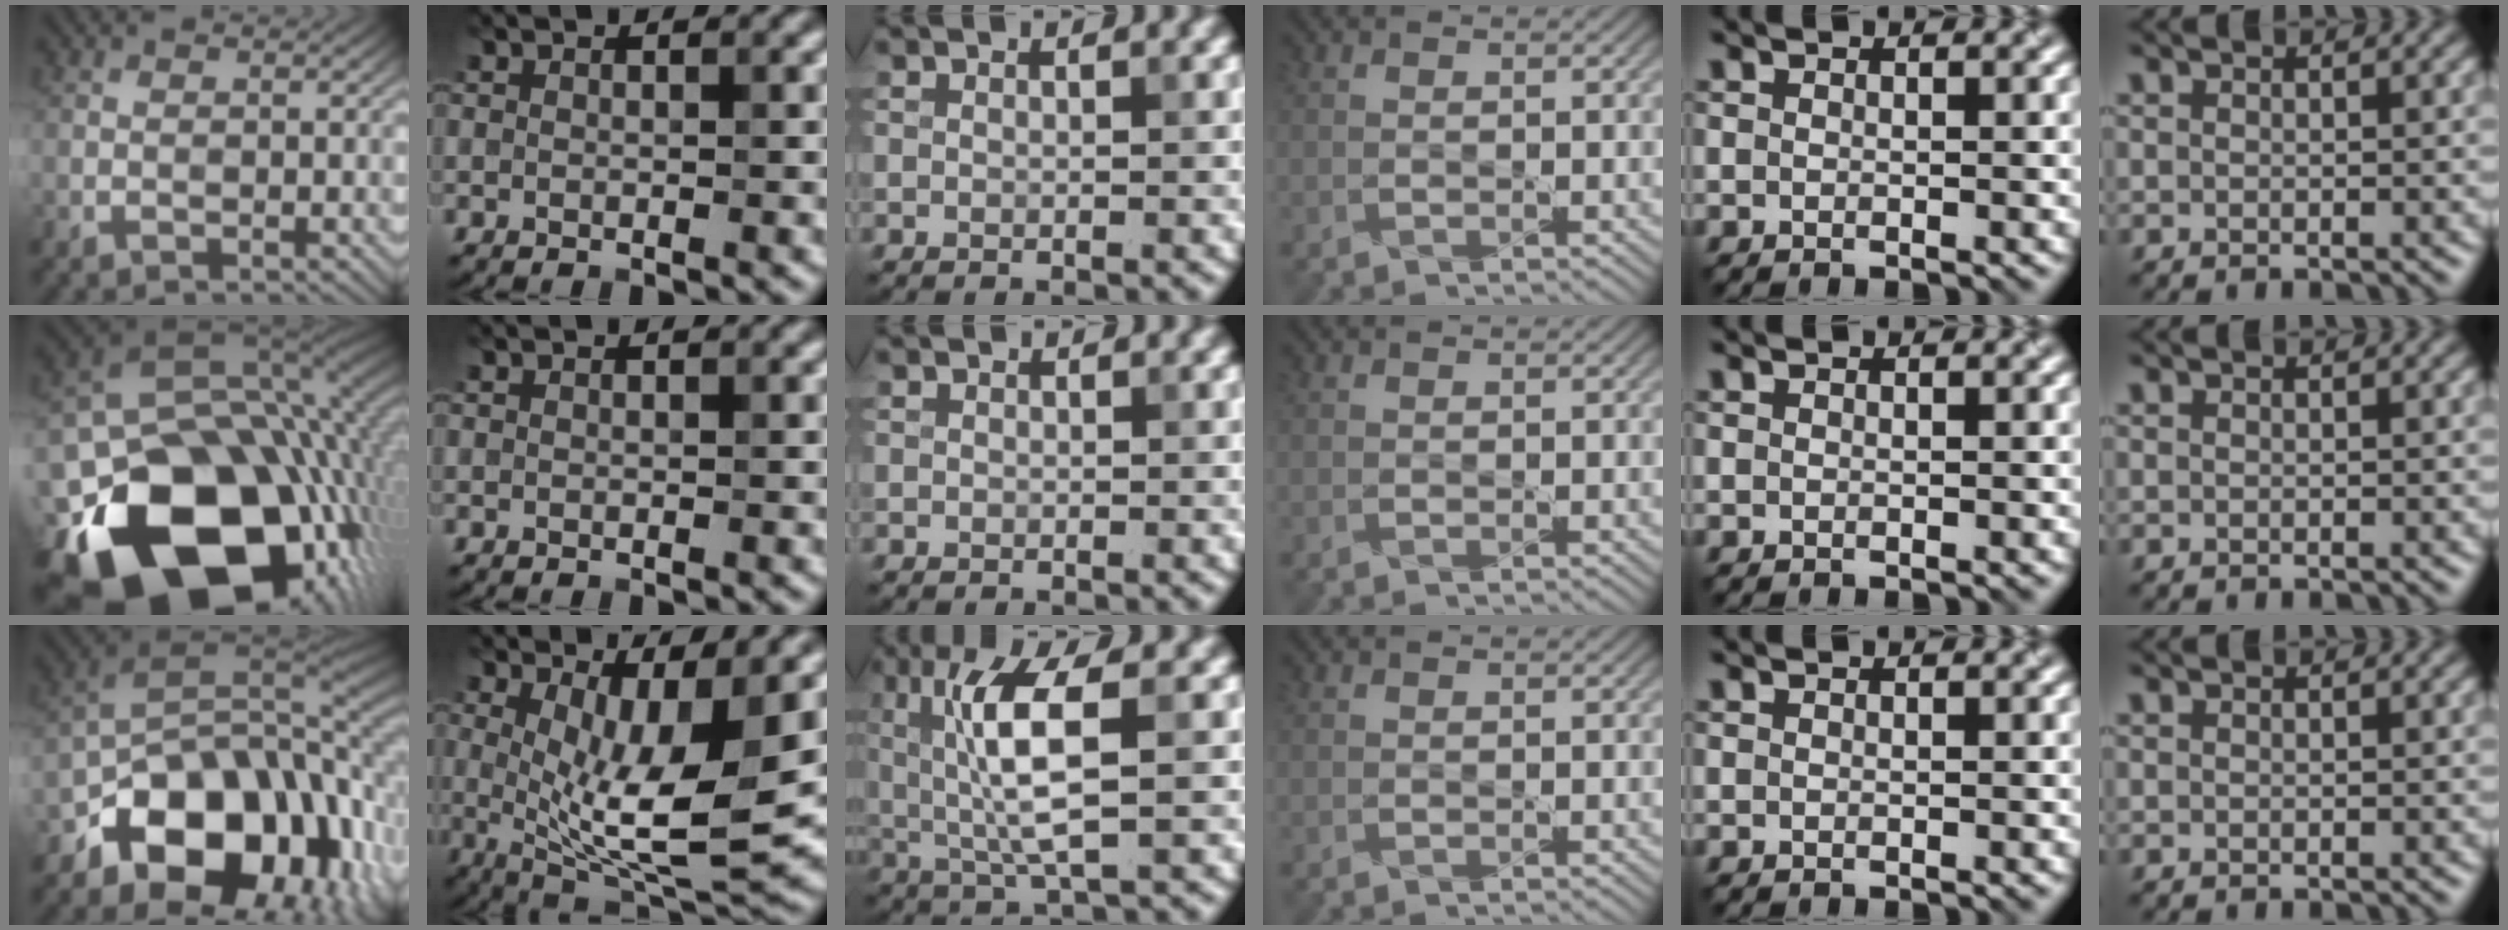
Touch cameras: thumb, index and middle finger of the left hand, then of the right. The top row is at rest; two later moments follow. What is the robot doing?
{"motion": "shake", "object": "tambourine"}